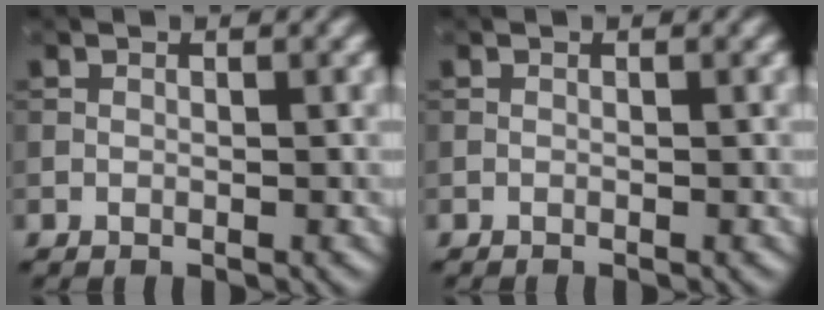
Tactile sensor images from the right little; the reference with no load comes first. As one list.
[{"total": 0.0}]